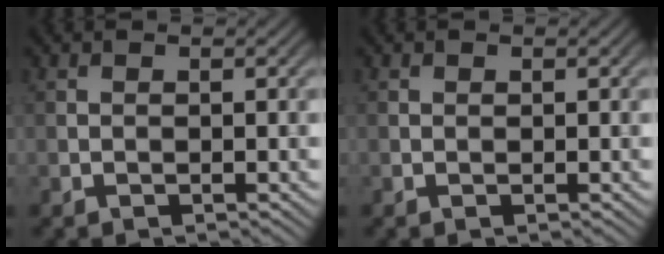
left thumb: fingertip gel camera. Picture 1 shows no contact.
{"total": 0.0}